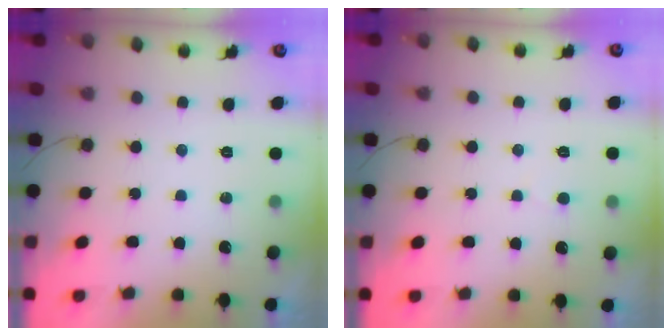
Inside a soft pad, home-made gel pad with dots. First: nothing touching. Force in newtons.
{"total": 3.0, "press": 3.0, "slide": 0.4}